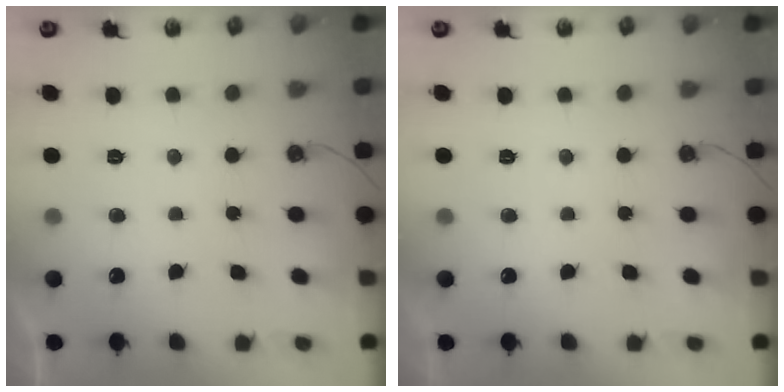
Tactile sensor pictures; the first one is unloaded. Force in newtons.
{"total": 0.0}